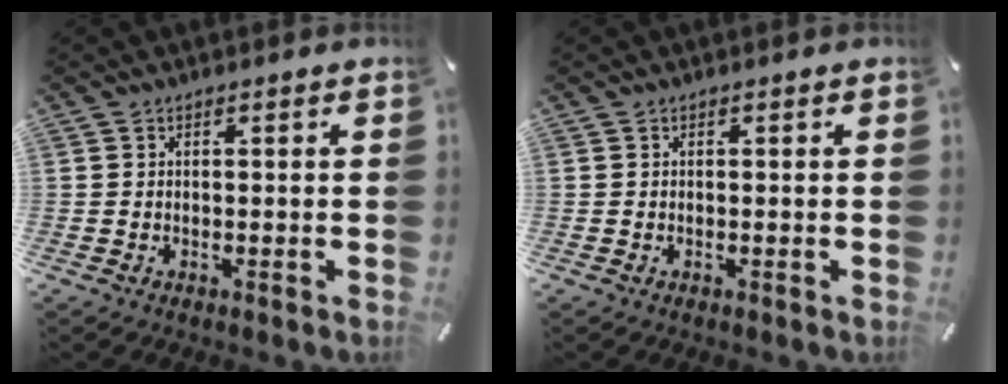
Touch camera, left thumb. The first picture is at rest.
{"total": 0.0}